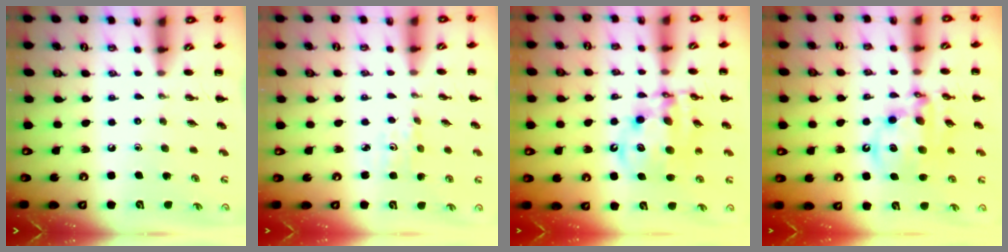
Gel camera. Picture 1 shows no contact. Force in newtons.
{"total": 2.7, "press": 2.6, "slide": 0.8}
{"total": 12.6, "press": 12.1, "slide": 3.6}
{"total": 13.4, "press": 13.1, "slide": 3.1}